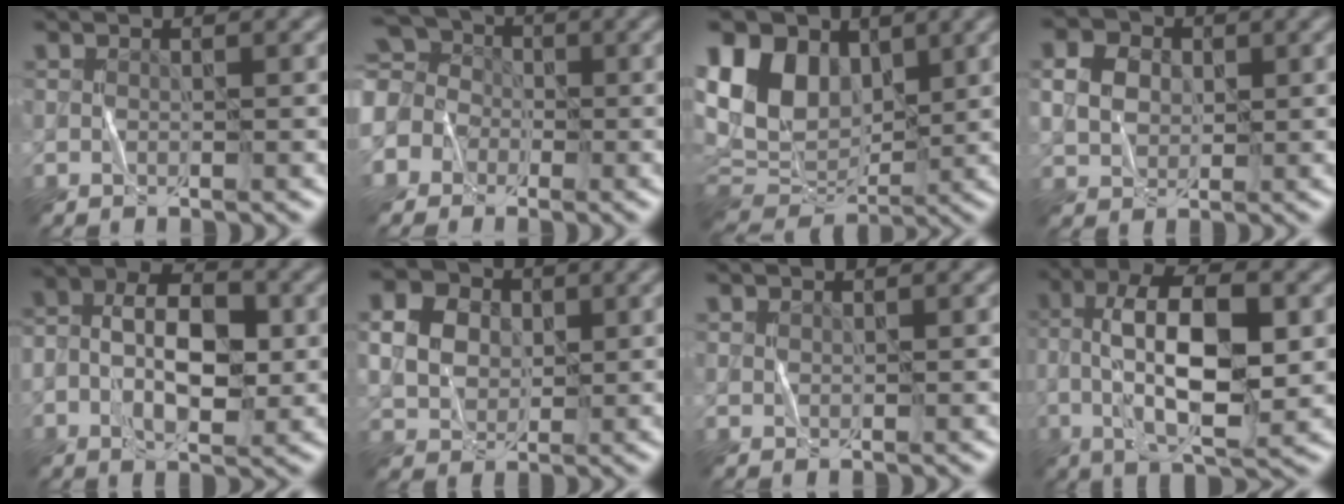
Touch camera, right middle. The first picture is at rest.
{"total": 9.0, "force": [-0.1, 8.1, 3.9], "torque": [-0.111, 0.036, -0.055]}
{"total": 11.7, "force": [3.8, 8.1, 7.5], "torque": [-0.166, 0.023, 0.059]}
{"total": 4.4, "force": [1.2, 3.4, 2.5], "torque": [-0.069, 0.008, 0.017]}
{"total": 6.7, "force": [-0.6, 3.9, 5.4], "torque": [-0.095, 0.008, -0.019]}
{"total": 6.3, "force": [1.6, 5.0, 3.4], "torque": [-0.090, 0.020, 0.024]}
{"total": 0.5, "force": [0.4, 0.3, 0.1], "torque": [-0.007, 0.000, 0.012]}
{"total": 10.1, "force": [-0.6, 3.6, 9.4], "torque": [-0.164, 0.011, -0.016]}